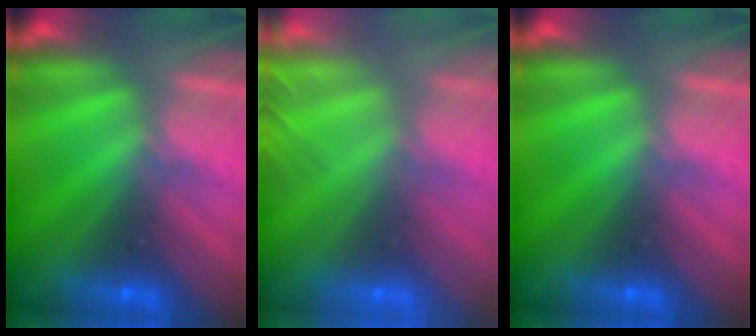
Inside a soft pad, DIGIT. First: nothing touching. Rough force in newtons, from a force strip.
{"total": 6.5}
{"total": 0.0}